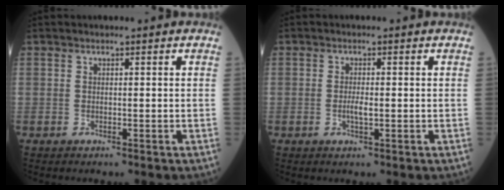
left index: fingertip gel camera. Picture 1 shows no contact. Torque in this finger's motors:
{"motor_torque": [0.11, 0.08, 0.03, 0.02]}